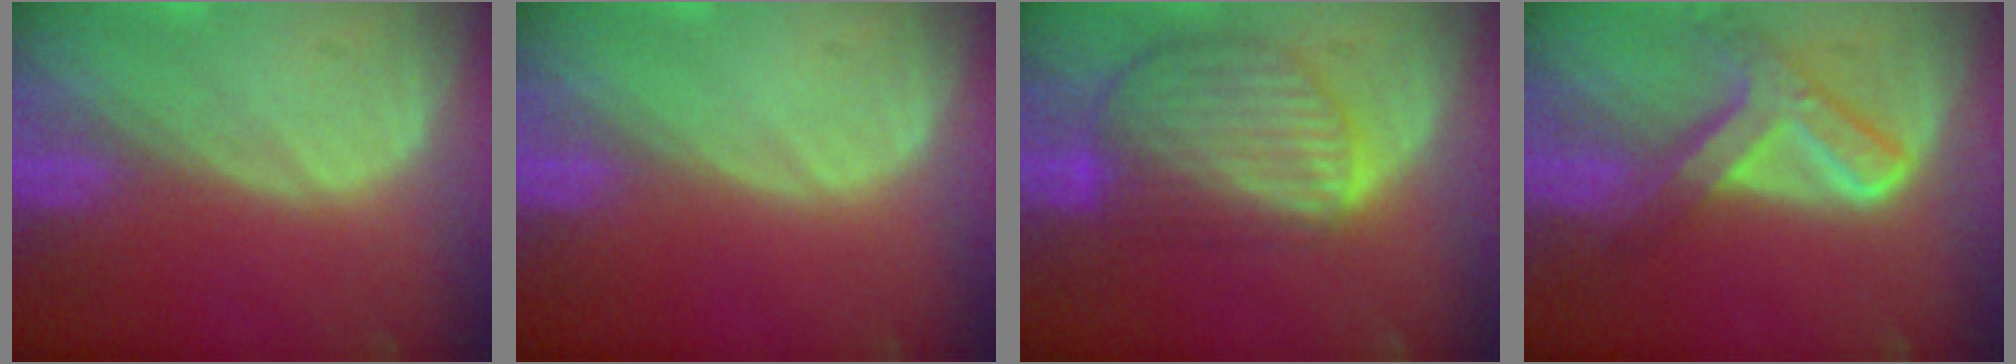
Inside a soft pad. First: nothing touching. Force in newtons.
{"total": 0.0}
{"total": 9.4, "press": 8.0, "slide": 5.0}
{"total": 7.7, "press": 6.5, "slide": 4.2}